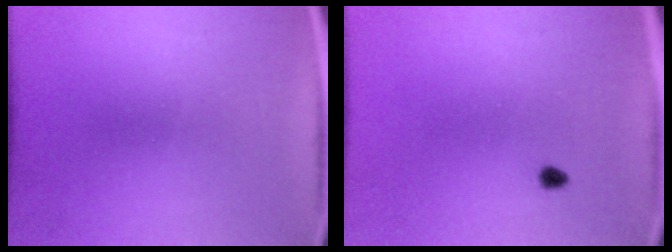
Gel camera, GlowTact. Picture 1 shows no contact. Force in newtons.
{"total": 1.0}